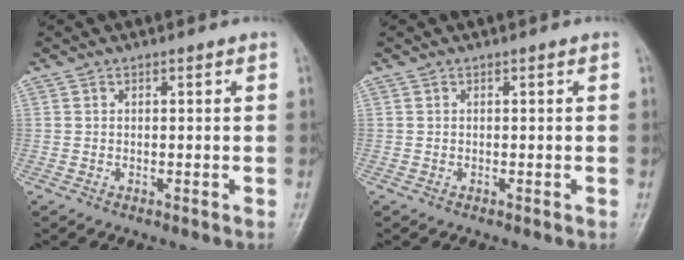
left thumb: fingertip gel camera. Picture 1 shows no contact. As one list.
[{"total": 0.0}]